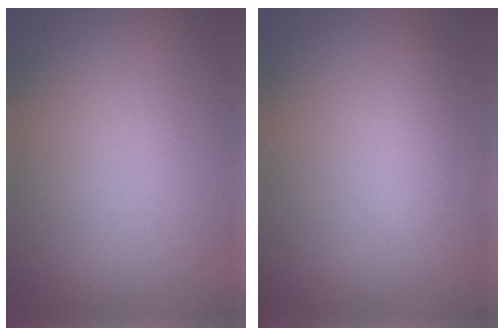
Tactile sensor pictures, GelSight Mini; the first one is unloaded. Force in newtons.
{"total": 1.5, "press": 1.5, "slide": 0.1}